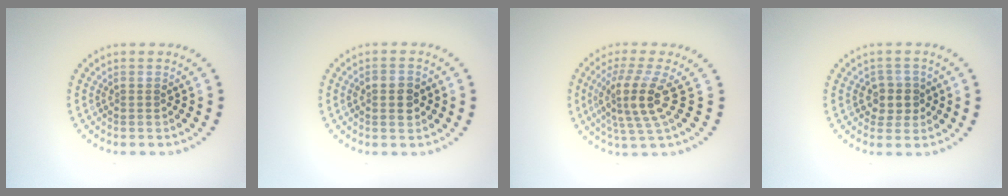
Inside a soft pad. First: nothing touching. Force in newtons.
{"total": 2.7, "press": 2.7, "slide": 0.2}
{"total": 4.3, "press": 3.3, "slide": 2.8}
{"total": 2.3, "press": 2.1, "slide": 1.1}